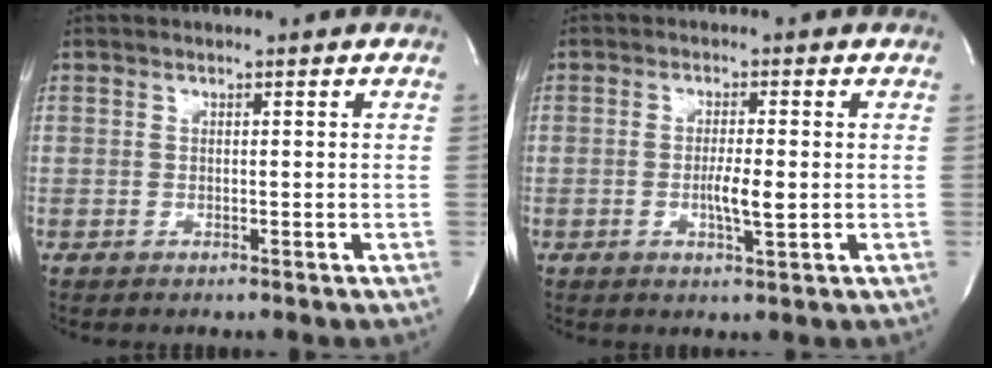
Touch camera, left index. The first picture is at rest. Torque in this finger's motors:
{"motor_torque": [0.50, 0.17, 0.11, 0.05]}